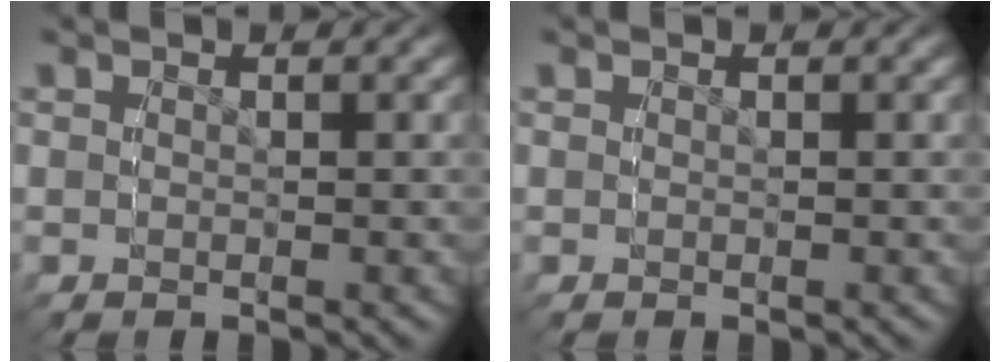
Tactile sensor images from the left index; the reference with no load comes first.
{"total": 0.0}